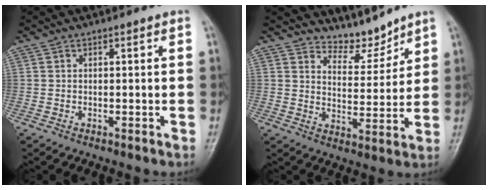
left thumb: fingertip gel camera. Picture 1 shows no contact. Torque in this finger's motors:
{"motor_torque": [-0.07, -0.12, -0.41, -0.43, 0.04]}